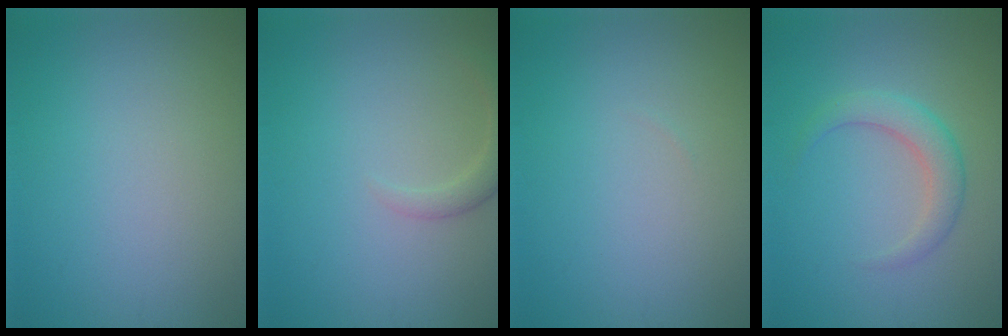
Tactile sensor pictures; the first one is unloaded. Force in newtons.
{"total": 1.9, "press": 1.9, "slide": 0.2}
{"total": 0.0}
{"total": 2.8, "press": 2.8, "slide": 0.1}